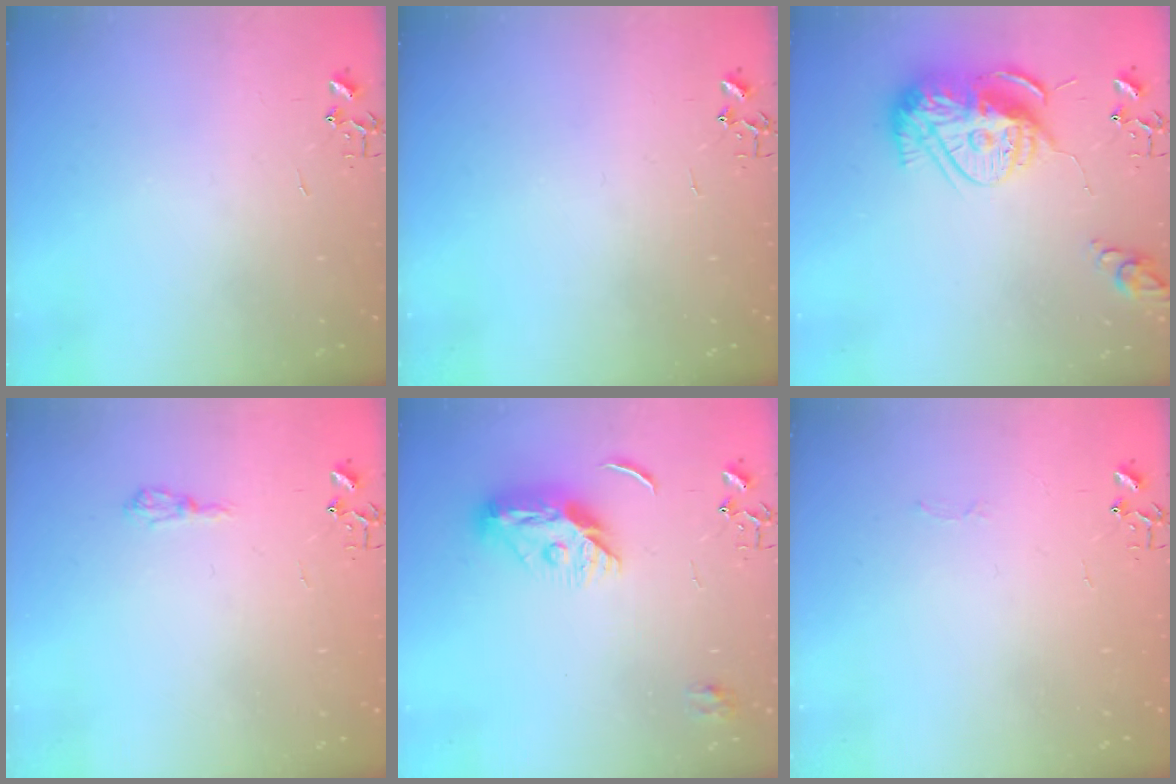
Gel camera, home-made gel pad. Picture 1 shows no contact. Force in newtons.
{"total": 0.0}
{"total": 16.0, "press": 16.0, "slide": 1.5}
{"total": 7.2, "press": 7.1, "slide": 0.6}
{"total": 11.3, "press": 11.3, "slide": 0.7}
{"total": 2.5, "press": 2.5, "slide": 0.4}